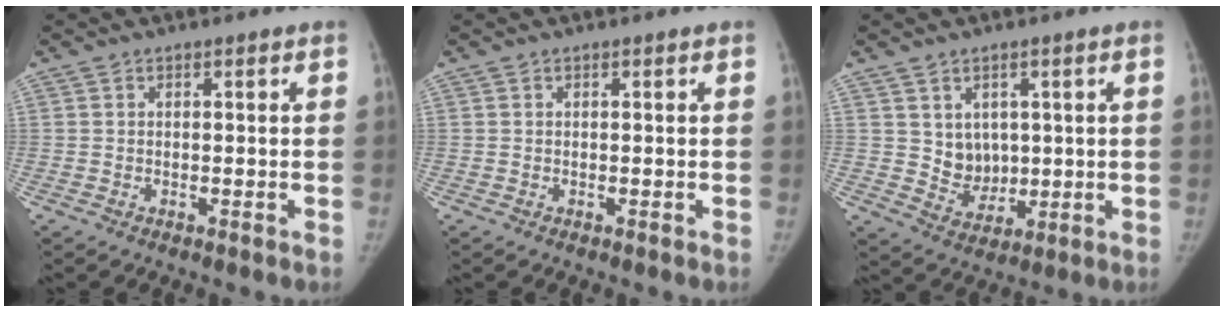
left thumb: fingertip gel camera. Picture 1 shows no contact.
{"total": 0.0}
{"total": 6.4, "force": [1.4, 5.3, 3.2], "torque": [-0.023, -0.016, 0.039]}